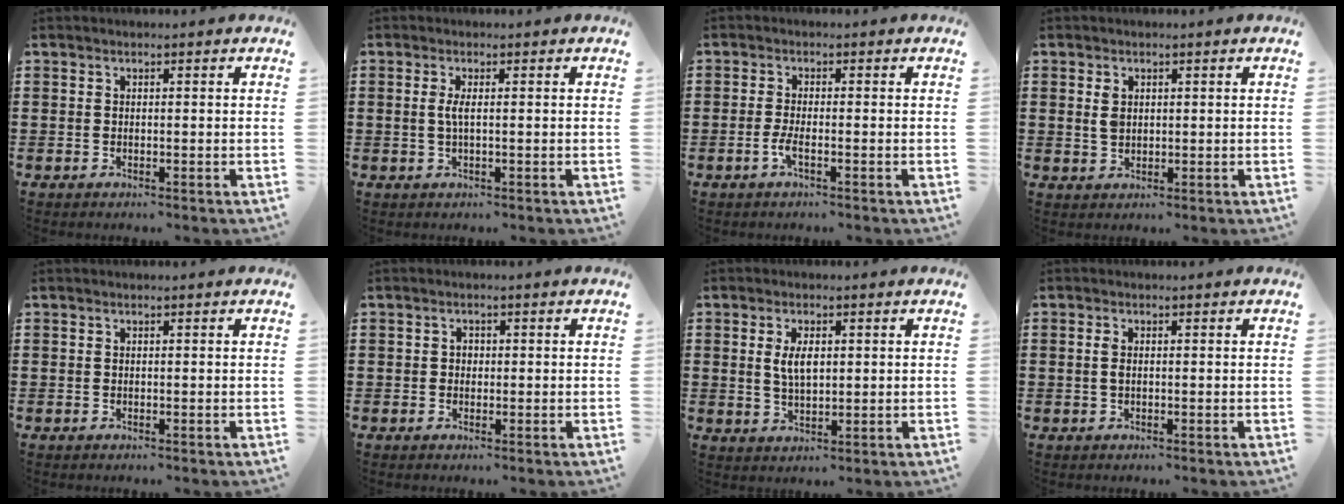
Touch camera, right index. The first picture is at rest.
{"total": 2.0, "force": [0.0, 0.2, 1.9], "torque": [-0.047, -0.005, -0.003]}
{"total": 2.6, "force": [-1.1, 0.3, 2.3], "torque": [-0.055, -0.008, -0.024]}
{"total": 2.4, "force": [0.8, 1.6, 1.6], "torque": [-0.037, 0.005, 0.015]}
{"total": 0.0}
{"total": 0.9, "force": [-0.1, 0.8, 0.4], "torque": [-0.010, 0.003, -0.003]}
{"total": 4.2, "force": [0.8, 1.9, 3.7], "torque": [-0.068, 0.004, 0.012]}
{"total": 1.4, "force": [0.0, 0.6, 1.2], "torque": [-0.027, 0.003, -0.001]}